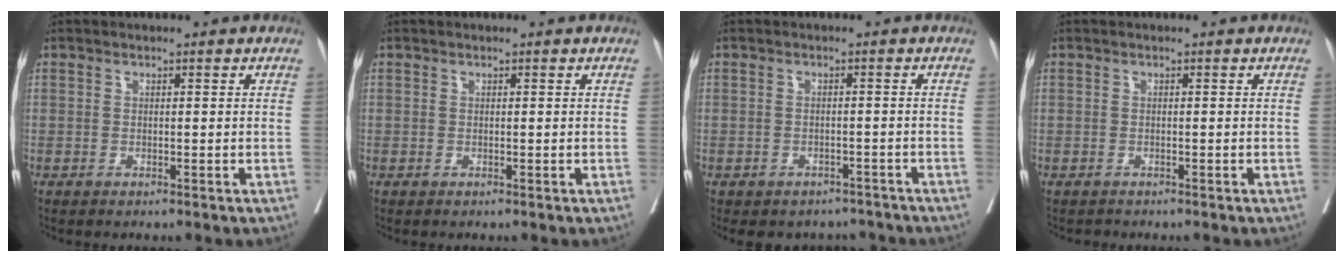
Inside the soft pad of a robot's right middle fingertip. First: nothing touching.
{"total": 0.0}
{"total": 6.0, "force": [-5.3, 2.9, 0.2], "torque": [0.010, 0.013, -0.059]}
{"total": 0.7, "force": [-0.6, 0.2, -0.1], "torque": [-0.006, -0.002, -0.013]}